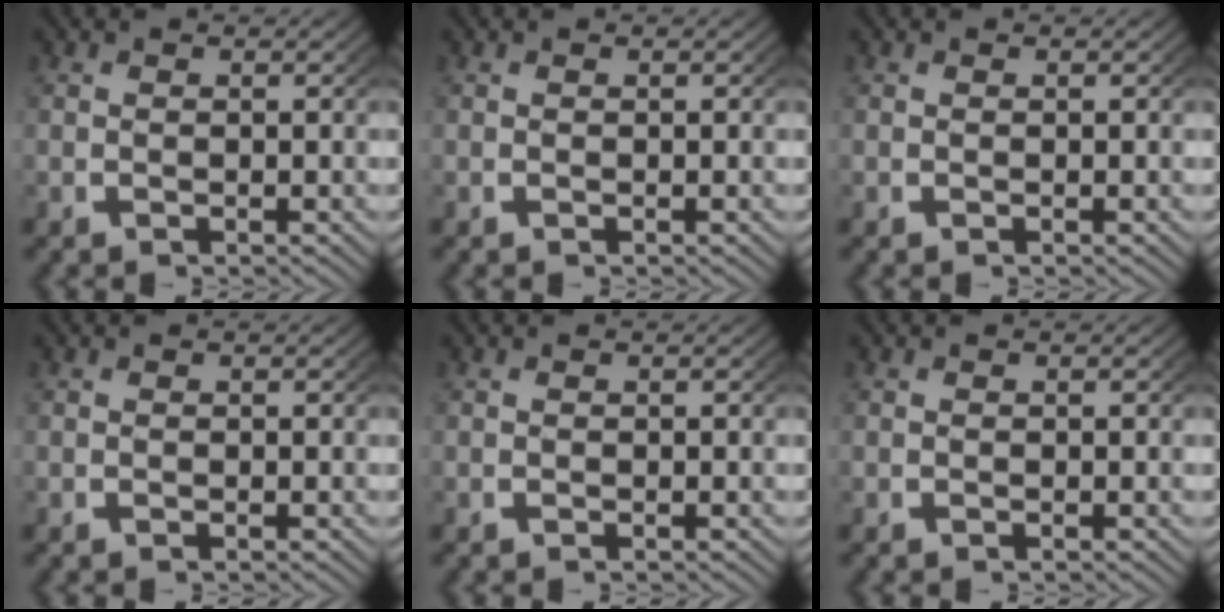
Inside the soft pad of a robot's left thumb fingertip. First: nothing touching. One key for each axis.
{"total": 0.0}
{"total": 0.0}
{"total": 0.0}
{"total": 0.0}
{"total": 0.0}